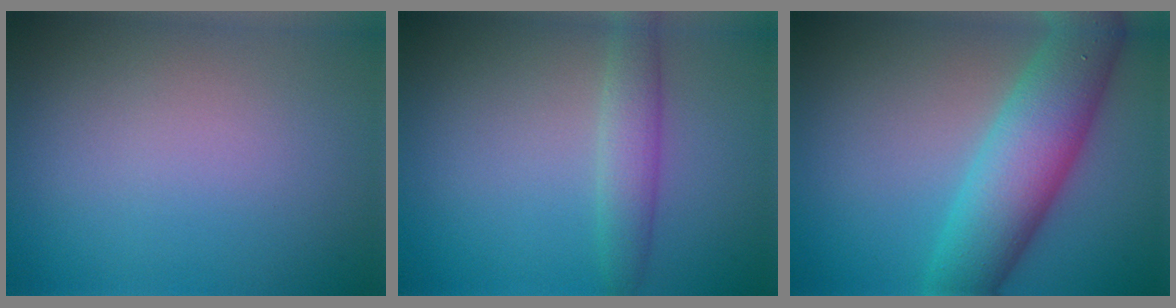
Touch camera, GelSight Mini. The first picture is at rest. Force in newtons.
{"total": 2.5, "press": 2.5, "slide": 0.0}
{"total": 6.8, "press": 6.8, "slide": 0.1}